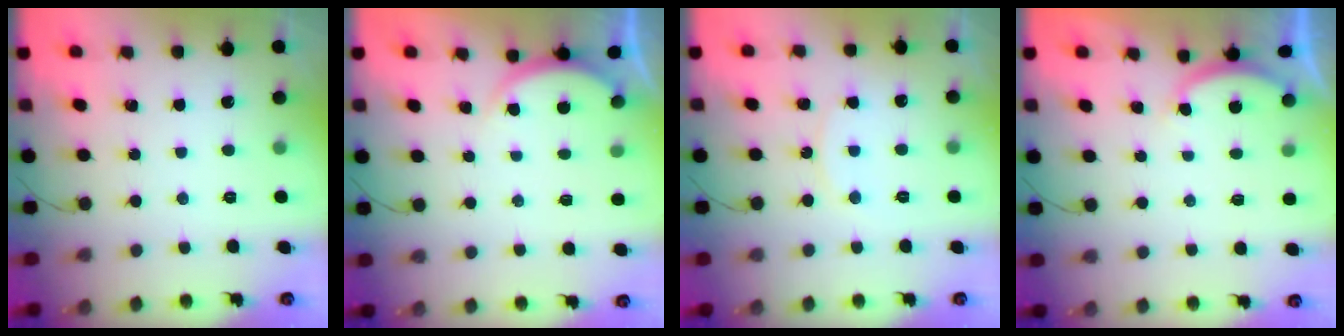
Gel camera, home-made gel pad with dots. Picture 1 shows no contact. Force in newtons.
{"total": 3.0, "press": 2.9, "slide": 0.5}
{"total": 6.5, "press": 6.5, "slide": 0.4}
{"total": 2.5, "press": 2.5, "slide": 0.5}